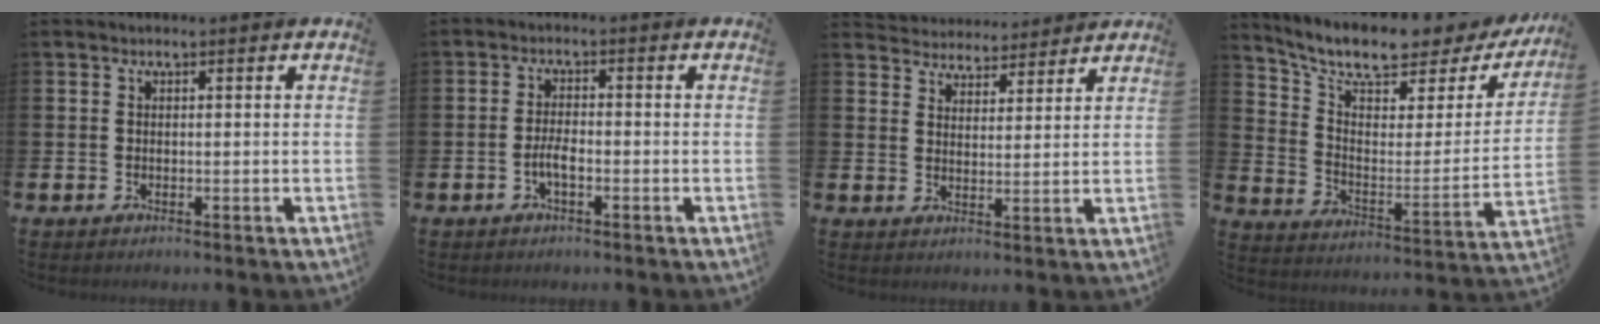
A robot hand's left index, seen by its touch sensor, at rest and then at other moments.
{"total": 2.4, "force": [-0.9, 0.8, 2.1], "torque": [-0.035, 0.003, -0.019]}
{"total": 4.5, "force": [4.3, 1.0, -0.5], "torque": [-0.005, -0.030, 0.076]}
{"total": 9.3, "force": [8.1, 2.4, 3.9], "torque": [-0.103, -0.061, 0.134]}